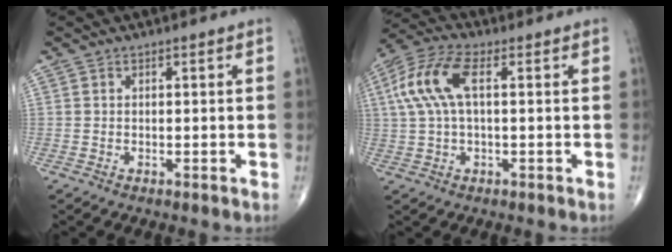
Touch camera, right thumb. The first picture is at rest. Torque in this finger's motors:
{"motor_torque": [-0.20, 0.59, 1.15, 0.06, 0.14]}